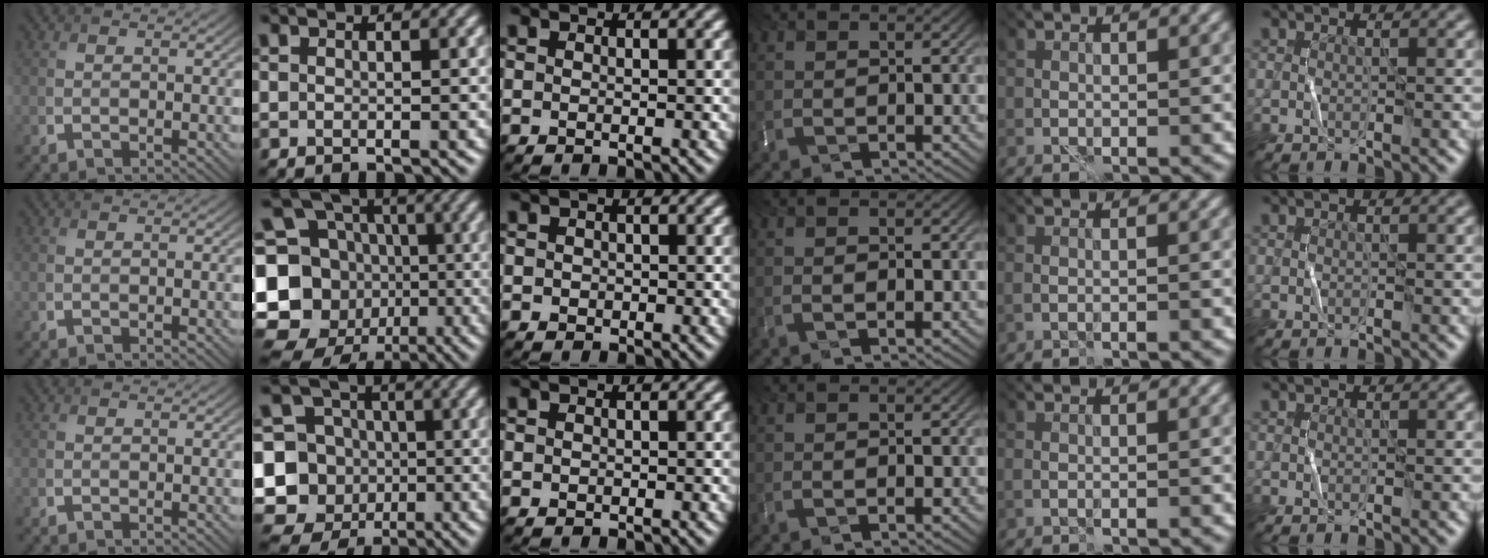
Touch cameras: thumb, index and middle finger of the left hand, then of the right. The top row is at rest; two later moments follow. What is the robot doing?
{"motion": "fold", "object": "bubble wrap"}